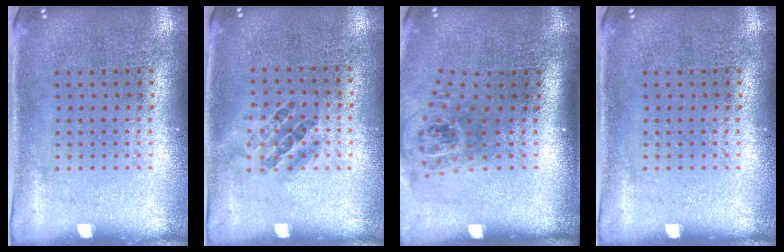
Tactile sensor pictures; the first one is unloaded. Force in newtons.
{"total": 0.9, "press": 0.6, "slide": 0.6}
{"total": 1.7, "press": 1.2, "slide": 1.2}
{"total": 0.0}